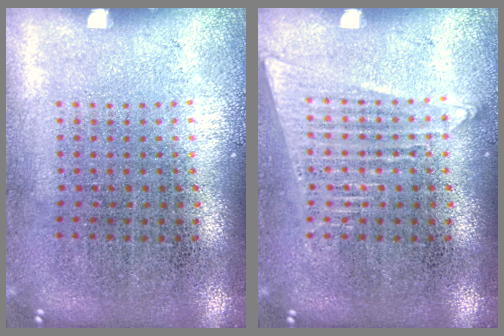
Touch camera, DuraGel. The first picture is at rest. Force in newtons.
{"total": 1.8, "press": 1.8, "slide": 0.3}